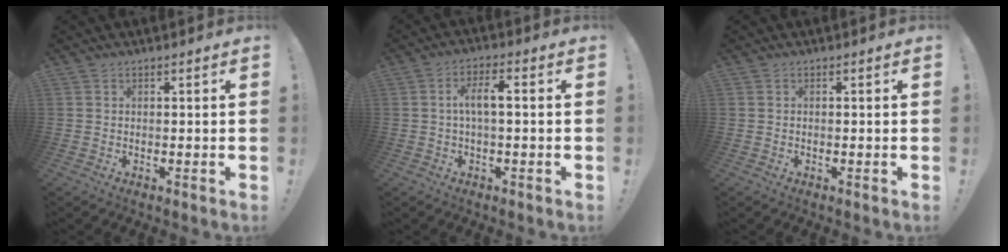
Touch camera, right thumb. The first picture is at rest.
{"total": 6.2, "force": [0.1, 1.9, 5.9], "torque": [-0.107, 0.012, -0.002]}
{"total": 0.0}